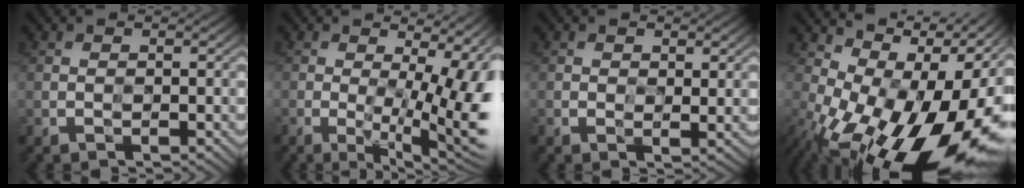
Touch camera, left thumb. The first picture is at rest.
{"total": 11.8, "force": [-1.6, 4.3, 10.9], "torque": [-0.123, 0.006, -0.021]}
{"total": 2.2, "force": [0.9, 1.3, 1.6], "torque": [-0.023, 0.001, 0.015]}
{"total": 16.3, "force": [-2.2, 8.8, 13.6], "torque": [-0.186, 0.004, -0.027]}